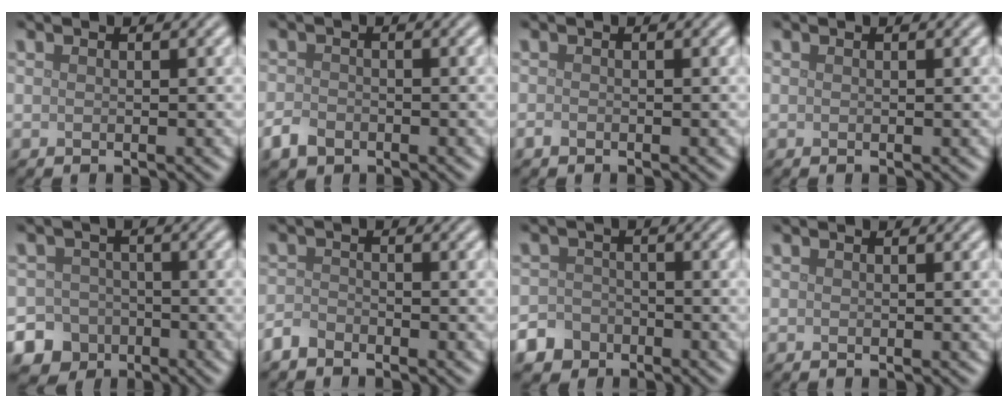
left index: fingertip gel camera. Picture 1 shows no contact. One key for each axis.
{"total": 2.0, "fx": -1.3, "fy": 1.4, "fz": 0.8, "tx": -0.015, "ty": -0.001, "tz": -0.030}
{"total": 0.5, "fx": -0.4, "fy": 0.3, "fz": 0.2, "tx": -0.003, "ty": -0.002, "tz": -0.008}
{"total": 0.0}
{"total": 8.9, "fx": -5.2, "fy": 7.1, "fz": 1.1, "tx": -0.008, "ty": -0.036, "tz": -0.105}
{"total": 1.8, "fx": -1.6, "fy": 0.8, "fz": 0.4, "tx": -0.009, "ty": 0.002, "tz": -0.039}
{"total": 4.9, "fx": -3.3, "fy": 3.5, "fz": 0.7, "tx": 0.009, "ty": -0.009, "tz": -0.061}
{"total": 0.0}